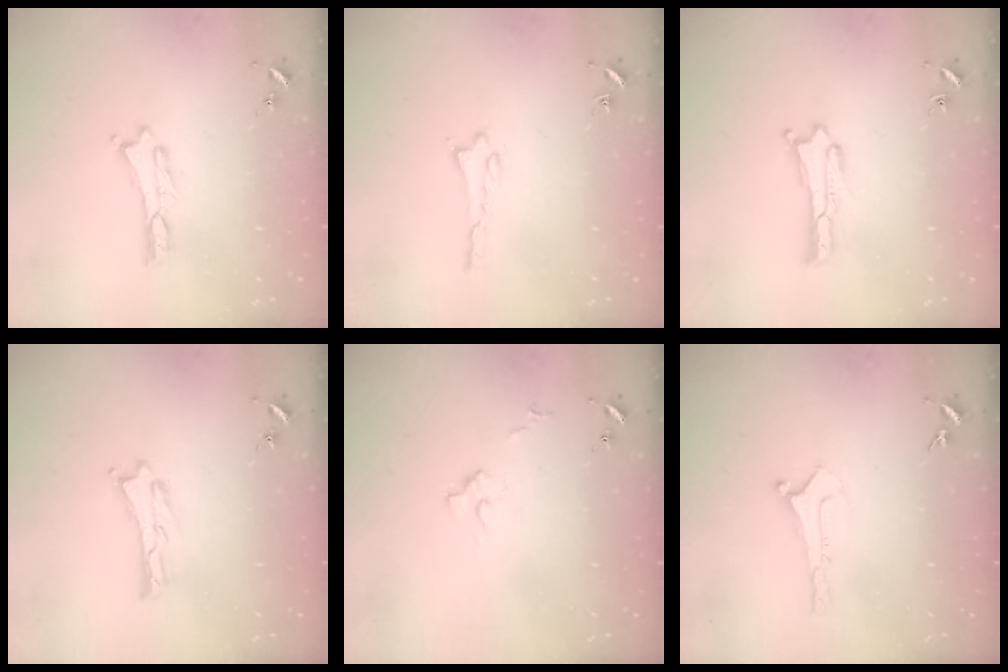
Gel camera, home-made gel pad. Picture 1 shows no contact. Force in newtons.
{"total": 1.4, "press": 1.4, "slide": 0.2}
{"total": 0.0}
{"total": 0.0}
{"total": 3.1, "press": 3.0, "slide": 0.4}
{"total": 0.0}